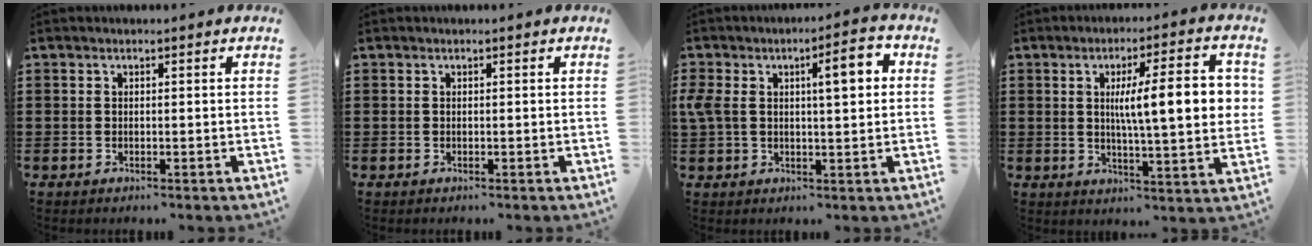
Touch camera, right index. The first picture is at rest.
{"total": 0.0}
{"total": 7.9, "force": [2.0, 3.0, 7.0], "torque": [-0.117, 0.004, 0.024]}
{"total": 11.6, "force": [1.9, 2.3, 11.2], "torque": [-0.182, 0.002, 0.023]}